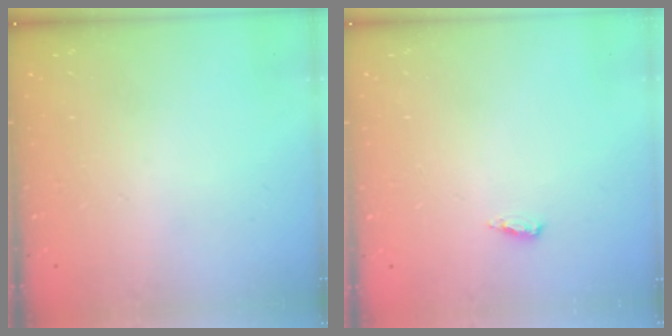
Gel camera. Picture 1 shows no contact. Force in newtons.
{"total": 2.7, "press": 2.5, "slide": 1.0}